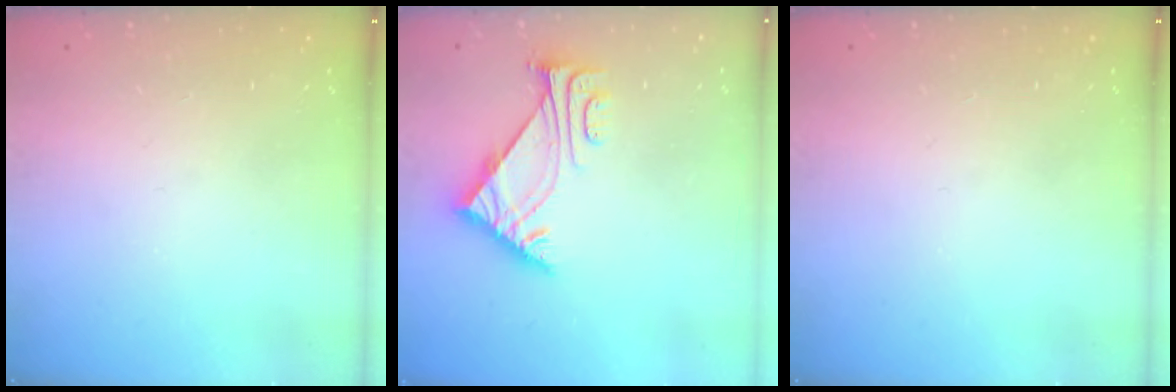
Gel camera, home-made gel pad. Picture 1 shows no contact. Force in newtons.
{"total": 6.1, "press": 6.0, "slide": 1.1}
{"total": 0.0}